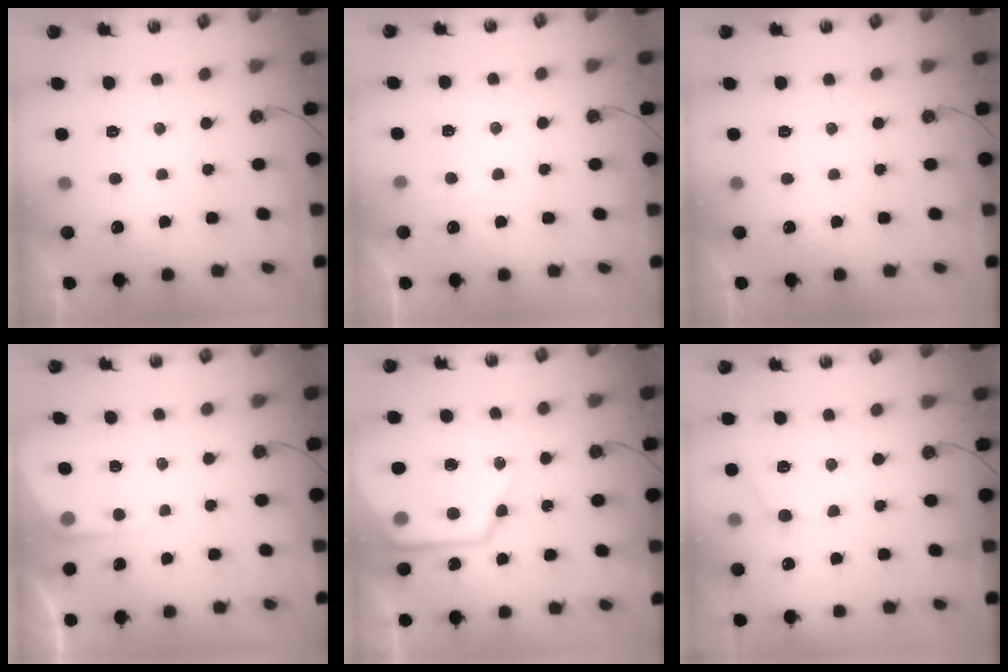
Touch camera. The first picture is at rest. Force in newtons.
{"total": 3.3, "press": 3.3, "slide": 0.4}
{"total": 0.0}
{"total": 4.6, "press": 4.6, "slide": 0.5}
{"total": 19.4, "press": 19.3, "slide": 2.0}
{"total": 6.3, "press": 6.3, "slide": 0.5}